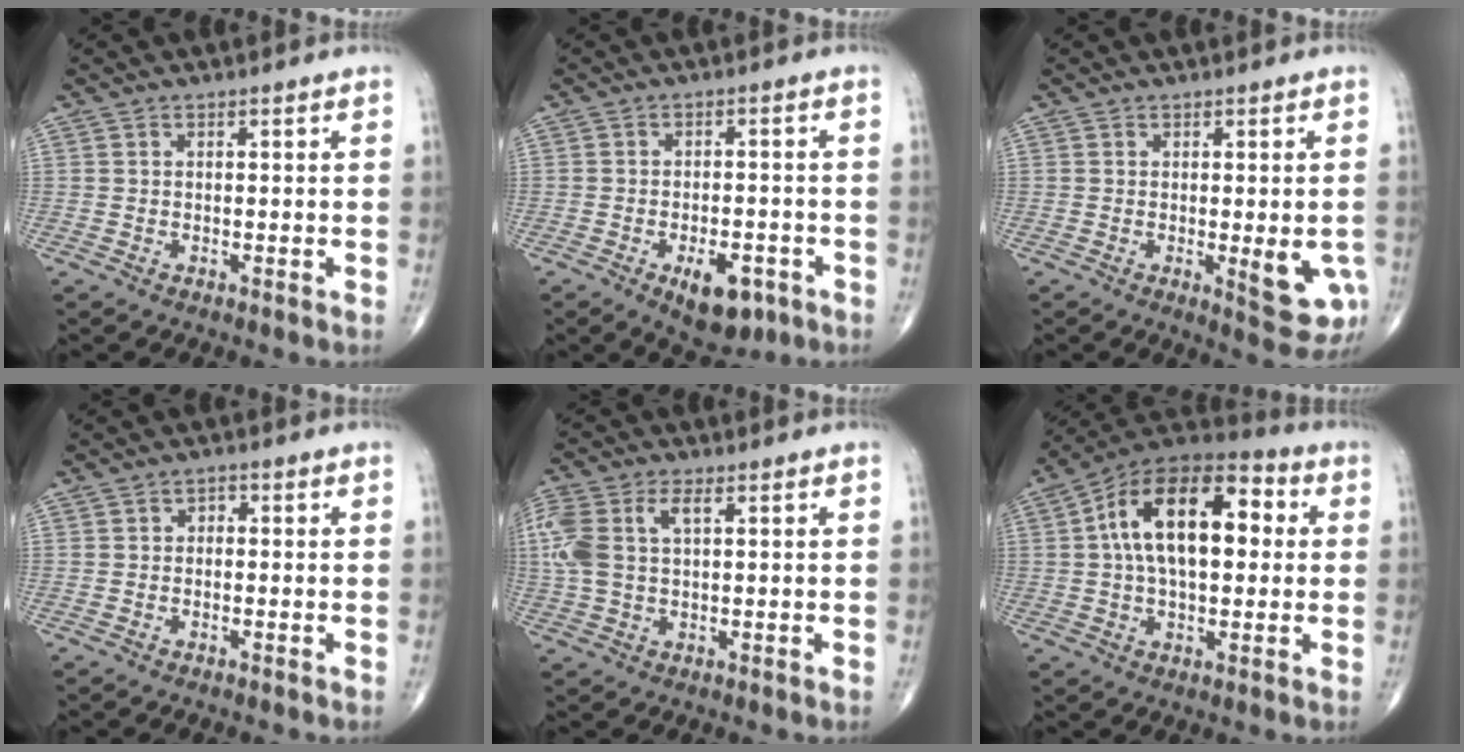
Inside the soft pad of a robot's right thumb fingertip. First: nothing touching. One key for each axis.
{"total": 8.4, "fx": -4.0, "fy": 4.3, "fz": 6.0, "tx": -0.066, "ty": 0.013, "tz": -0.049}
{"total": 7.4, "fx": -1.5, "fy": 2.5, "fz": 6.8, "tx": -0.069, "ty": -0.014, "tz": -0.014}
{"total": 1.3, "fx": -0.3, "fy": 1.1, "fz": 0.8, "tx": 0.001, "ty": 0.007, "tz": -0.013}
{"total": 11.1, "fx": 2.6, "fy": 6.2, "fz": 8.8, "tx": -0.232, "ty": 0.023, "tz": 0.053}
{"total": 19.4, "fx": 3.0, "fy": 10.5, "fz": 16.0, "tx": -0.246, "ty": 0.032, "tz": 0.036}